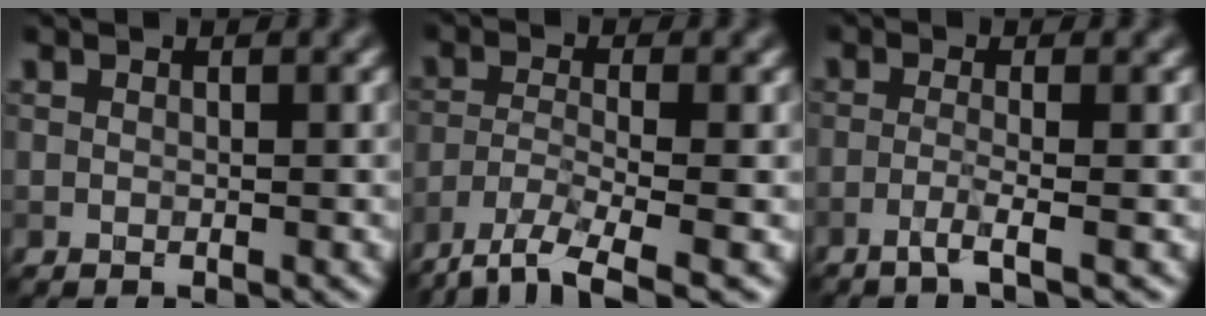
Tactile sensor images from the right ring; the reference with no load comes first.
{"total": 5.8, "force": [-4.3, 1.5, 3.7], "torque": [-0.073, -0.015, -0.086]}
{"total": 2.1, "force": [-1.2, 0.1, 1.8], "torque": [-0.027, 0.002, -0.038]}